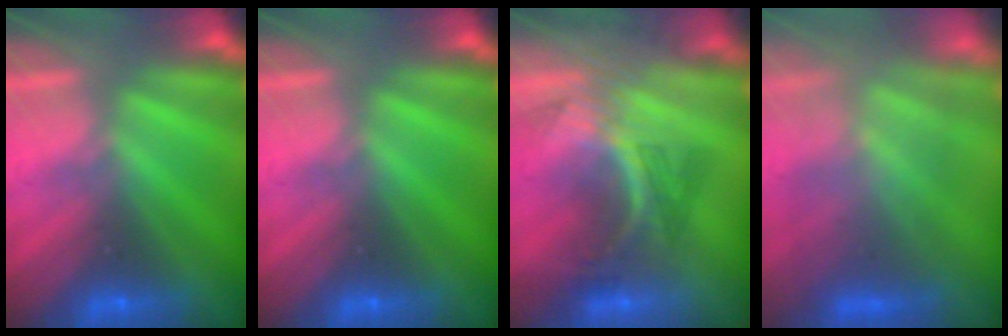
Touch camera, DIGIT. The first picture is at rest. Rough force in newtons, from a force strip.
{"total": 0.0}
{"total": 3.0}
{"total": 4.7}